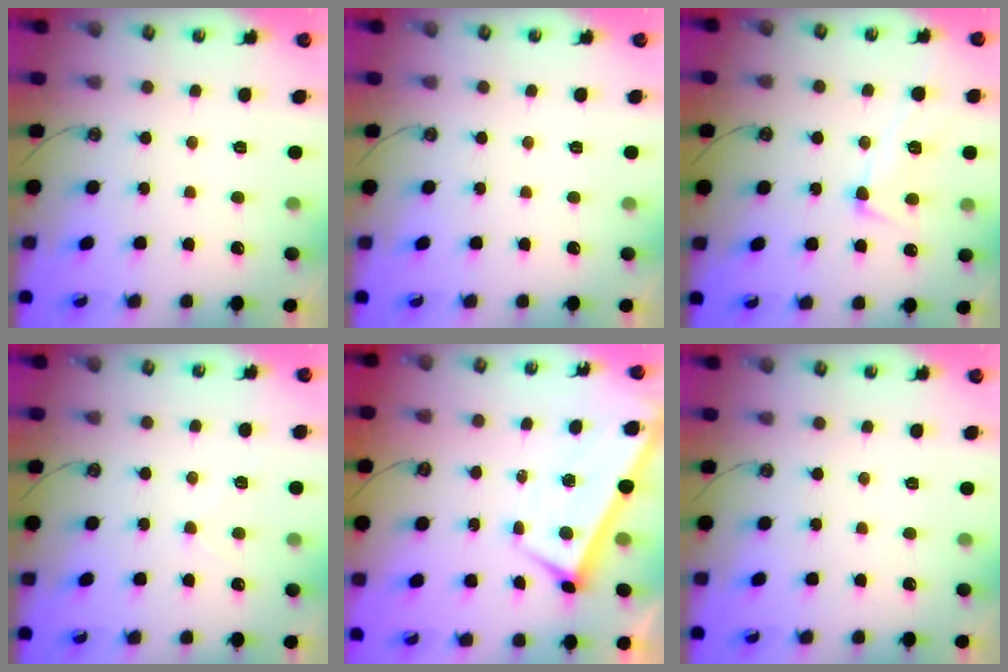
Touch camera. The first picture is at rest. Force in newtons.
{"total": 0.0}
{"total": 3.8, "press": 3.7, "slide": 1.0}
{"total": 0.7, "press": 0.7, "slide": 0.2}
{"total": 0.9, "press": 0.3, "slide": 0.8}
{"total": 0.0}